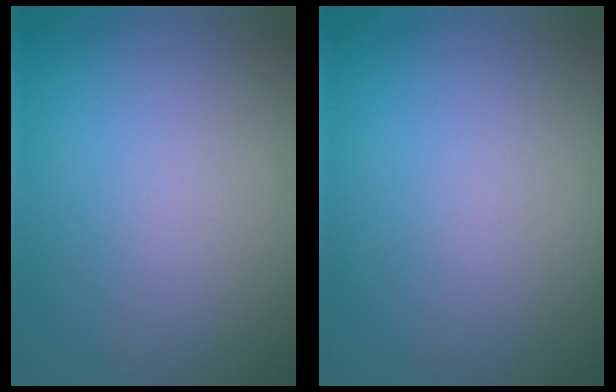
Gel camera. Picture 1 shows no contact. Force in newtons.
{"total": 0.0}